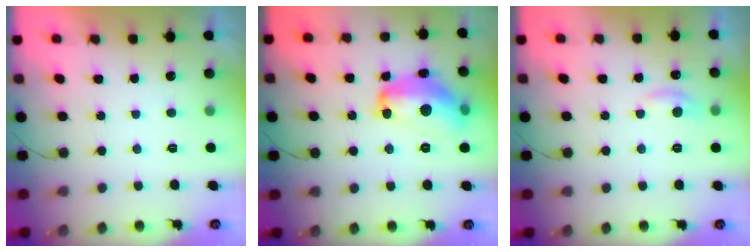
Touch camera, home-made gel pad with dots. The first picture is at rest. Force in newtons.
{"total": 17.0, "press": 17.0, "slide": 0.8}
{"total": 6.6, "press": 6.6, "slide": 0.8}